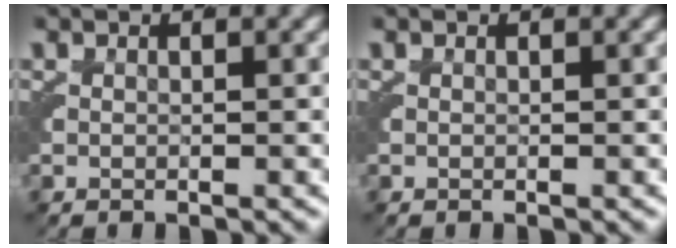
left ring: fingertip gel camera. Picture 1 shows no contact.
{"total": 0.0}